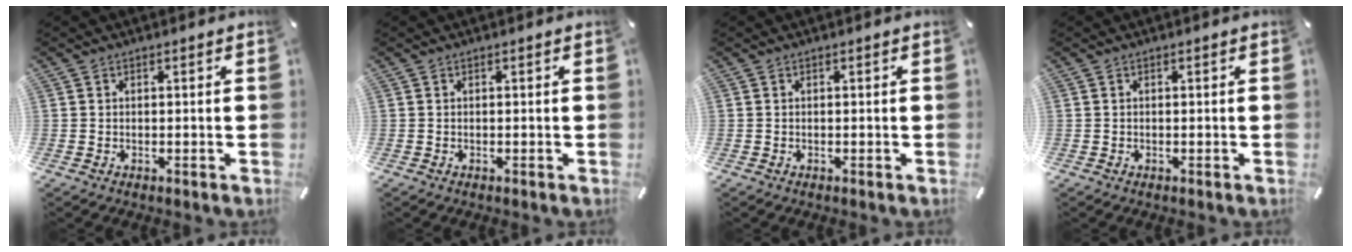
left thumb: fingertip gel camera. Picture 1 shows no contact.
{"total": 0.0}
{"total": 0.0}
{"total": 0.0}